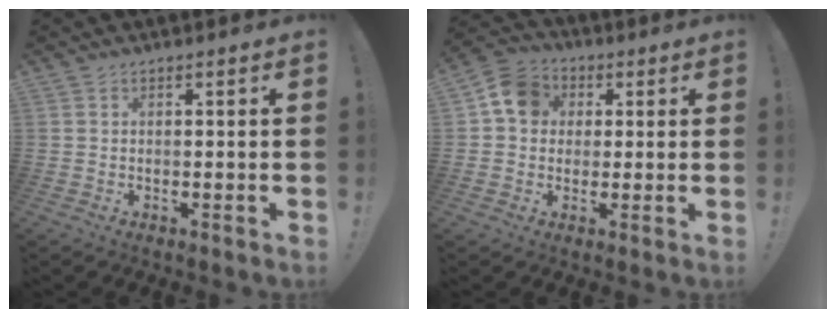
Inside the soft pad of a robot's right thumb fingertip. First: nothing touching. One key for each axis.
{"total": 10.4, "fx": 2.4, "fy": 8.8, "fz": 4.9, "tx": -0.065, "ty": 0.006, "tz": 0.051}